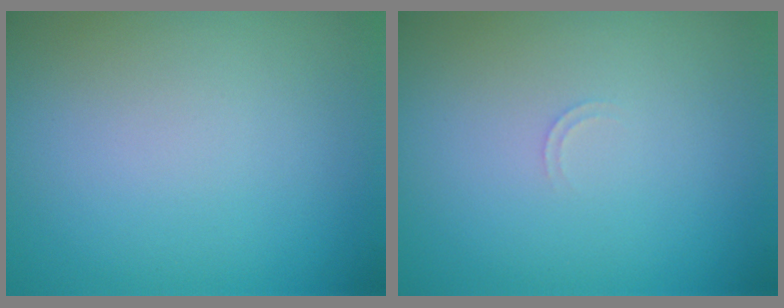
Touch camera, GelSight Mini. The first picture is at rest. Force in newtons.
{"total": 0.6, "press": 0.6, "slide": 0.2}